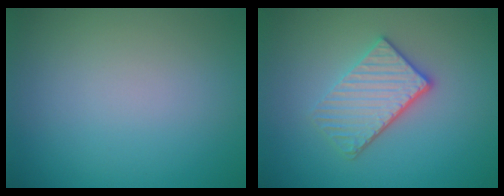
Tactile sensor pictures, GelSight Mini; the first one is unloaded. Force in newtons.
{"total": 3.7, "press": 3.2, "slide": 1.9}